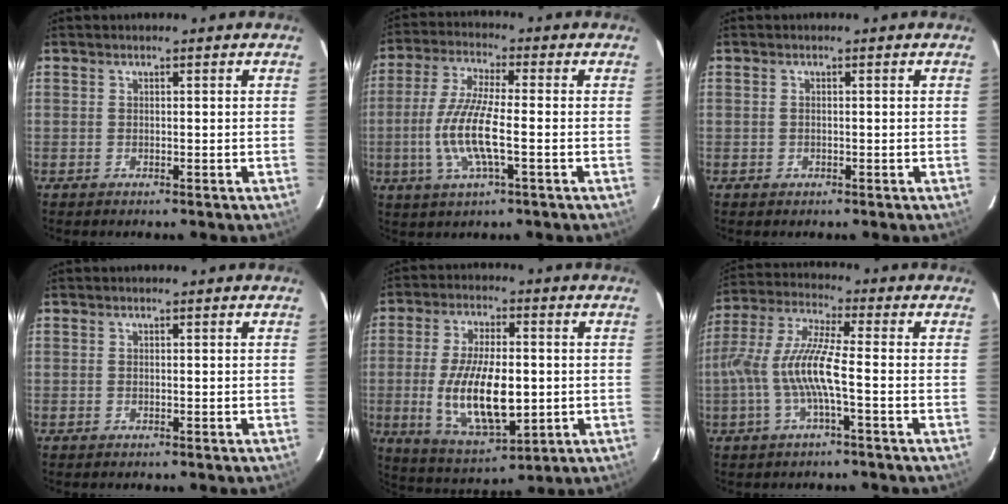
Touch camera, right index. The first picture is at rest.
{"total": 11.0, "force": [-2.4, 2.0, 10.6], "torque": [-0.220, -0.007, -0.047]}
{"total": 0.6, "force": [-0.1, 0.5, 0.3], "torque": [-0.004, 0.001, -0.001]}
{"total": 0.0}
{"total": 16.0, "force": [-1.8, 7.1, 14.3], "torque": [-0.278, -0.019, -0.016]}
{"total": 10.6, "force": [-2.7, 1.0, 10.2], "torque": [-0.213, 0.001, -0.049]}